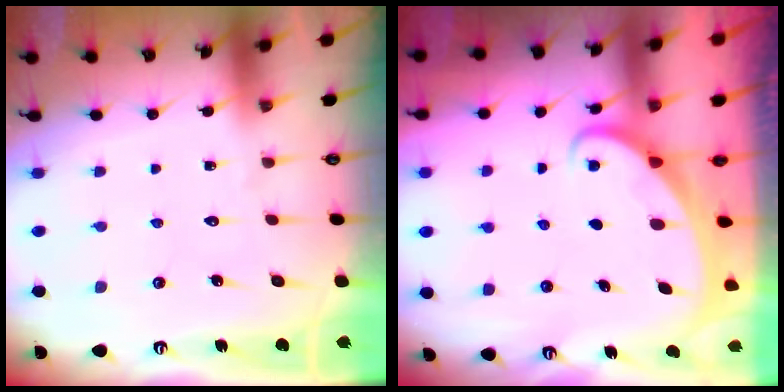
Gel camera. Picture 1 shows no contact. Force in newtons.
{"total": 1.7, "press": 1.7, "slide": 0.2}